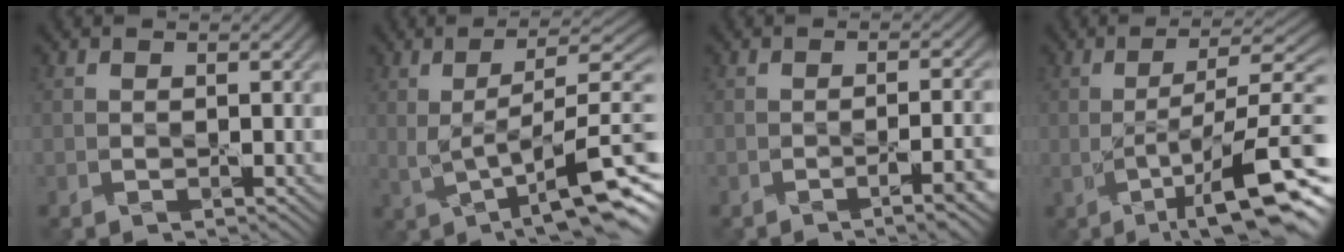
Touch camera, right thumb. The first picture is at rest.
{"total": 11.6, "force": [-0.6, 3.3, 11.1], "torque": [-0.180, 0.009, 0.000]}
{"total": 4.8, "force": [-2.4, 1.2, 3.9], "torque": [-0.046, -0.001, -0.037]}
{"total": 13.2, "force": [-3.7, 3.0, 12.3], "torque": [-0.191, 0.008, -0.055]}